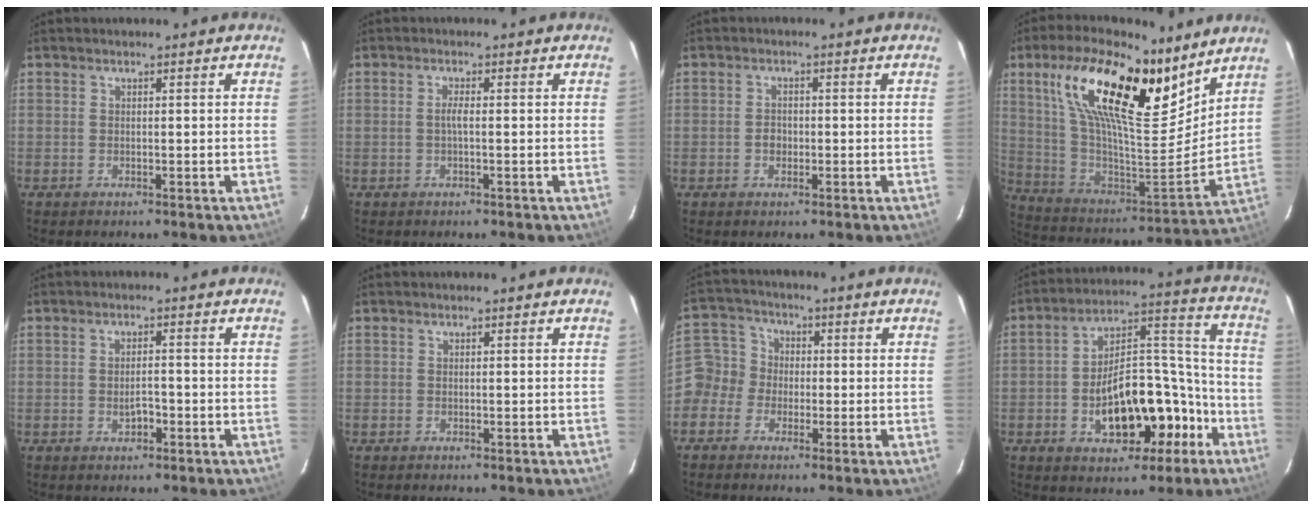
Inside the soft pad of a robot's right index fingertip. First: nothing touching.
{"total": 1.3, "force": [-0.2, -0.1, 1.3], "torque": [-0.025, 0.002, -0.006]}
{"total": 1.9, "force": [-0.5, 1.6, 0.9], "torque": [-0.017, 0.005, -0.010]}
{"total": 25.3, "force": [14.6, 9.6, 18.3], "torque": [-0.346, 0.025, 0.265]}
{"total": 2.4, "force": [-1.0, 1.3, 1.8], "torque": [-0.034, 0.005, -0.014]}
{"total": 0.0}
{"total": 6.6, "force": [-2.4, 6.0, 1.2], "torque": [-0.022, 0.027, -0.061]}
{"total": 17.7, "force": [-7.6, 9.2, 13.1], "torque": [-0.216, 0.047, -0.097]}